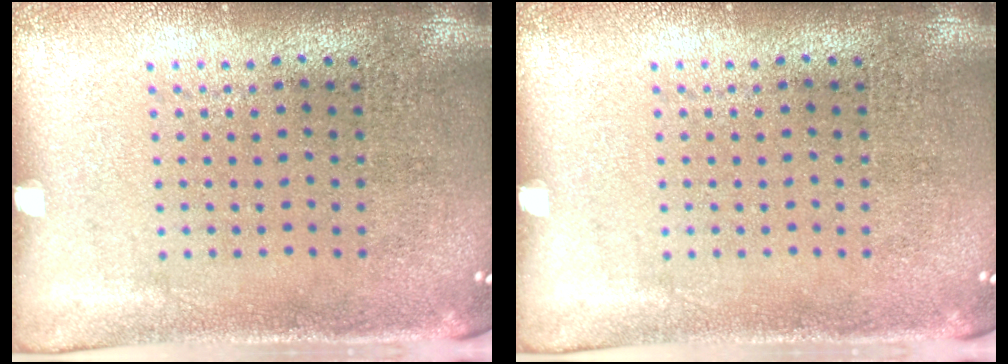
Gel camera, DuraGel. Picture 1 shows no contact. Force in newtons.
{"total": 0.0}